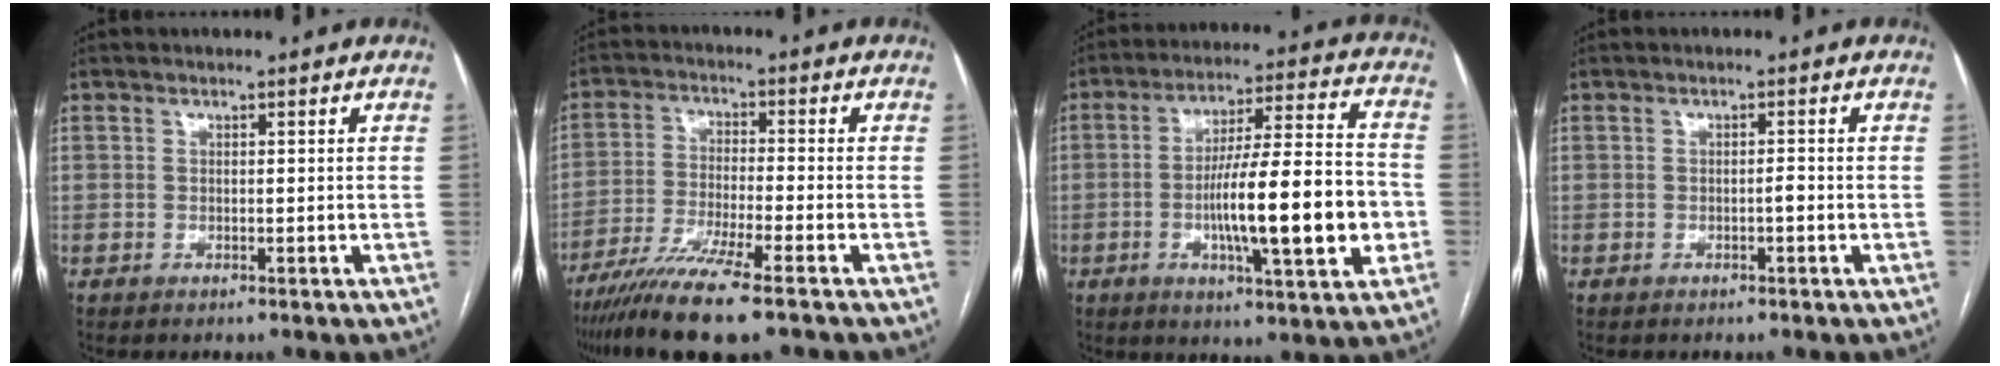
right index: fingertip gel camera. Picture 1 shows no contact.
{"total": 11.9, "force": [-8.5, 0.2, 8.3], "torque": [-0.152, -0.031, -0.146]}
{"total": 17.4, "force": [-3.3, 2.0, 17.0], "torque": [-0.273, 0.007, -0.048]}
{"total": 0.9, "force": [-0.4, 0.1, 0.8], "torque": [-0.013, 0.002, -0.008]}